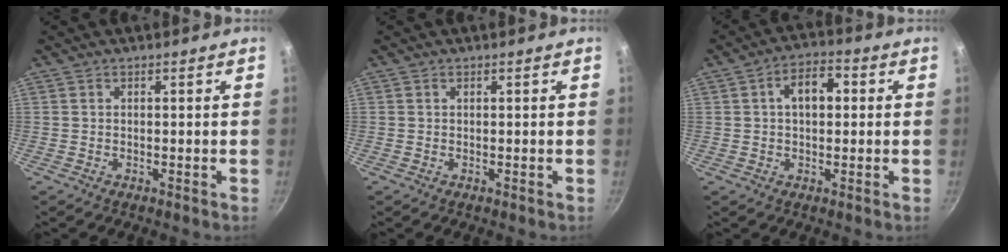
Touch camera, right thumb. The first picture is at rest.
{"total": 0.0}
{"total": 7.1, "force": [1.2, 4.3, 5.5], "torque": [-0.060, 0.018, 0.012]}